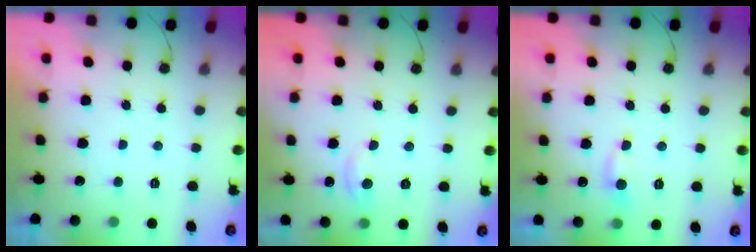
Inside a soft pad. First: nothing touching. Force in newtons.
{"total": 3.0, "press": 3.0, "slide": 0.3}
{"total": 4.6, "press": 4.6, "slide": 0.6}